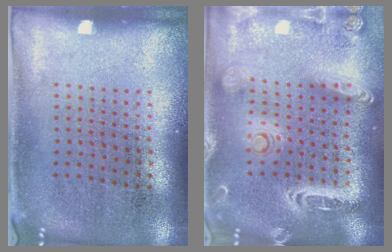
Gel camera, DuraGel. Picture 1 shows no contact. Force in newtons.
{"total": 2.6, "press": 2.3, "slide": 1.2}